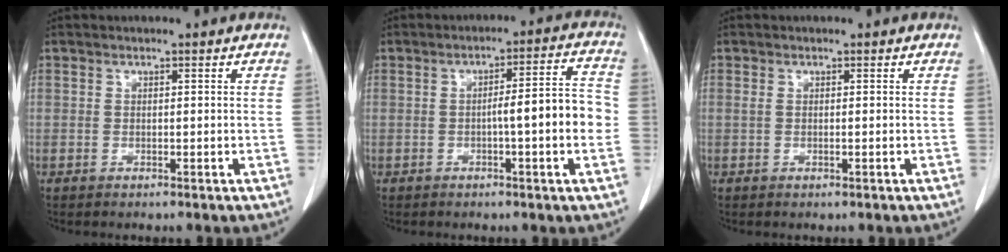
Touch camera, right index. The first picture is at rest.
{"total": 8.1, "force": [-1.5, 0.4, 8.0], "torque": [-0.108, 0.018, -0.023]}
{"total": 0.7, "force": [0.2, 0.2, 0.7], "torque": [-0.019, 0.002, 0.007]}